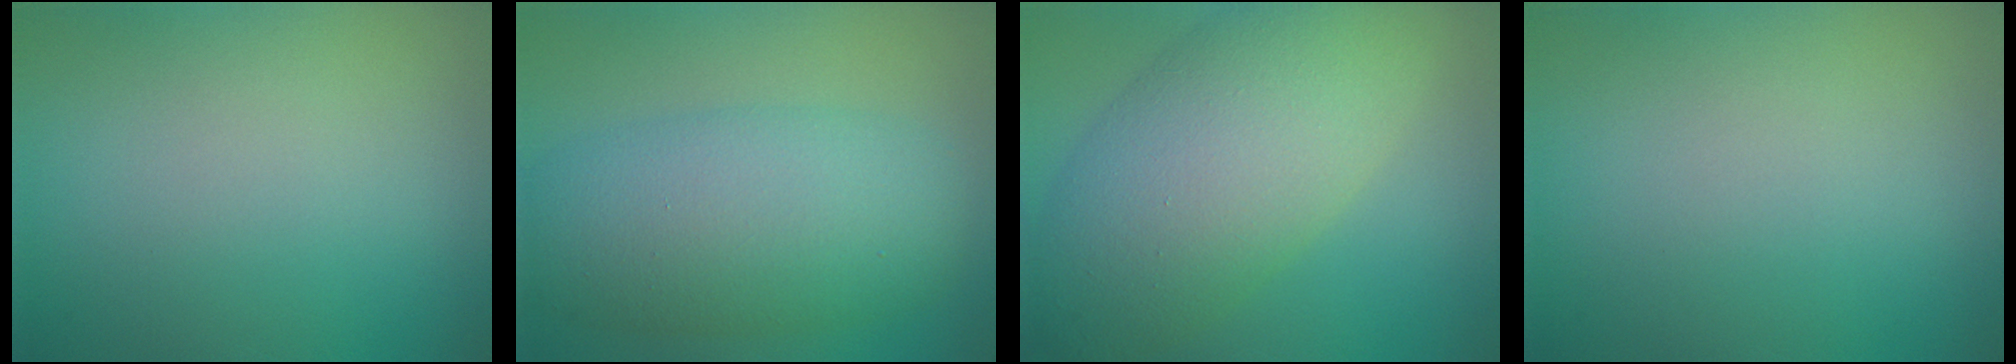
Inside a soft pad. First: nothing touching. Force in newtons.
{"total": 8.0, "press": 8.0, "slide": 0.1}
{"total": 9.9, "press": 9.9, "slide": 0.1}
{"total": 0.0}